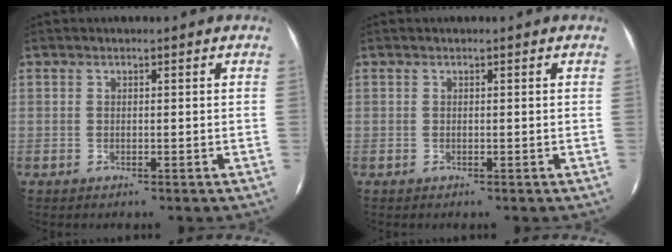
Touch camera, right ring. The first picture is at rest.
{"total": 0.0}